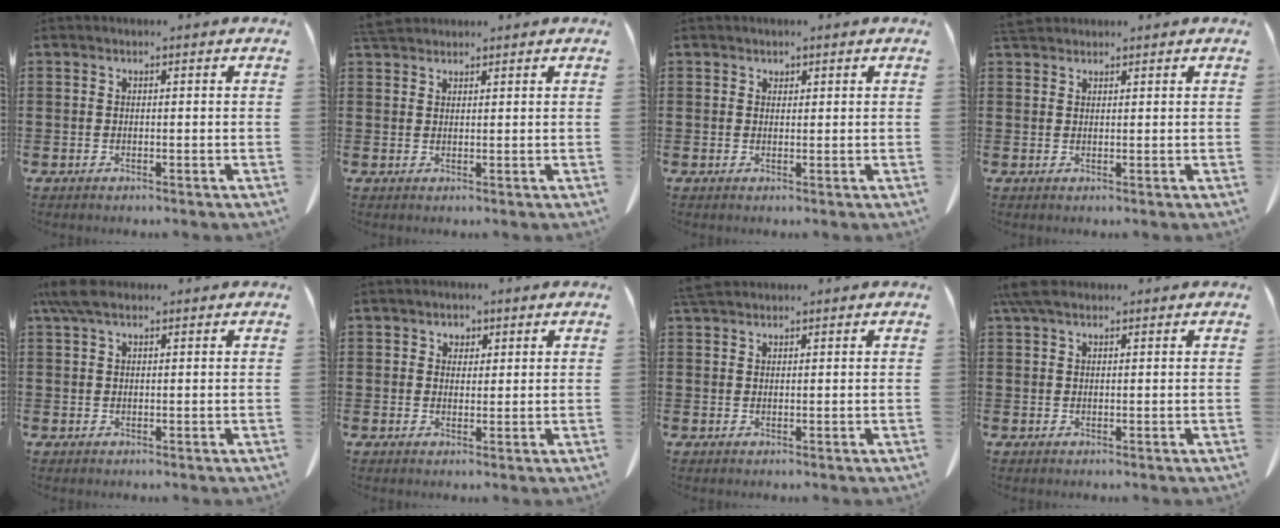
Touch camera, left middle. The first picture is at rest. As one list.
[{"total": 3.0, "force": [2.7, 0.8, 1.0], "torque": [-0.028, 0.000, 0.054]}, {"total": 0.9, "force": [0.8, 0.4, 0.0], "torque": [-0.004, -0.002, 0.018]}, {"total": 2.4, "force": [2.1, 0.8, 0.9], "torque": [-0.025, 0.001, 0.043]}, {"total": 3.5, "force": [2.0, 1.5, 2.5], "torque": [-0.065, 0.002, 0.035]}, {"total": 1.9, "force": [1.2, 1.5, 0.2], "torque": [-0.004, 0.003, 0.021]}, {"total": 2.3, "force": [2.0, 0.7, 1.0], "torque": [-0.026, 0.002, 0.041]}, {"total": 3.3, "force": [2.1, 1.4, 2.1], "torque": [-0.056, 0.003, 0.039]}]